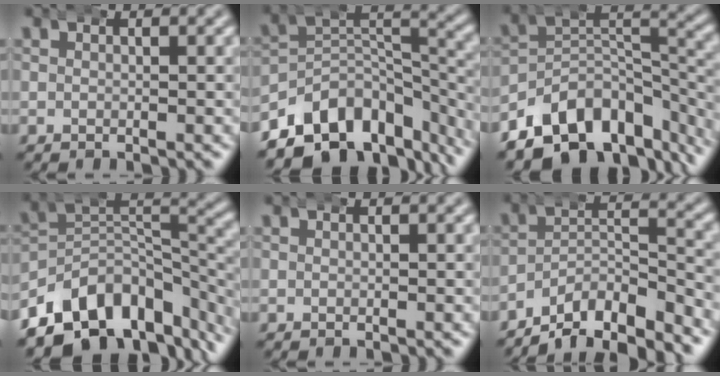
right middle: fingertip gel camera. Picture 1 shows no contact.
{"total": 13.7, "force": [-8.0, 8.4, 7.2], "torque": [-0.105, -0.026, -0.121]}
{"total": 13.7, "force": [-7.9, 8.4, 7.4], "torque": [-0.106, -0.027, -0.118]}
{"total": 15.1, "force": [-8.0, 9.5, 8.5], "torque": [-0.134, -0.038, -0.113]}
{"total": 0.0}
{"total": 11.1, "force": [-9.3, 4.4, 4.1], "torque": [-0.039, -0.026, -0.145]}